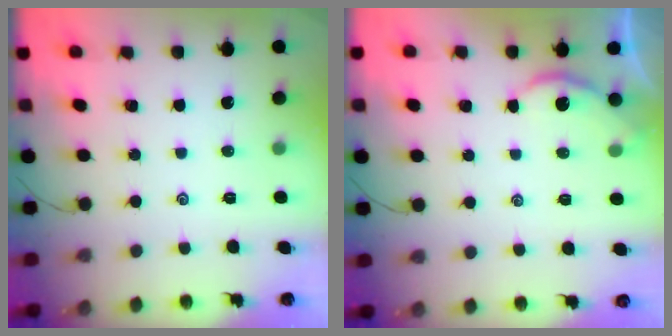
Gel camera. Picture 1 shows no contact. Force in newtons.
{"total": 2.9, "press": 2.9, "slide": 0.2}